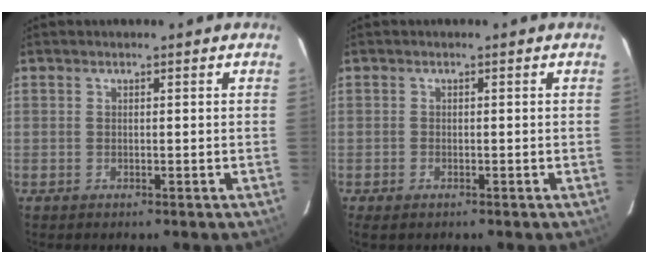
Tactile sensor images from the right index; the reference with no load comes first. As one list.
[{"total": 1.7, "force": [-1.1, 0.8, 0.9], "torque": [-0.019, -0.006, -0.021]}]